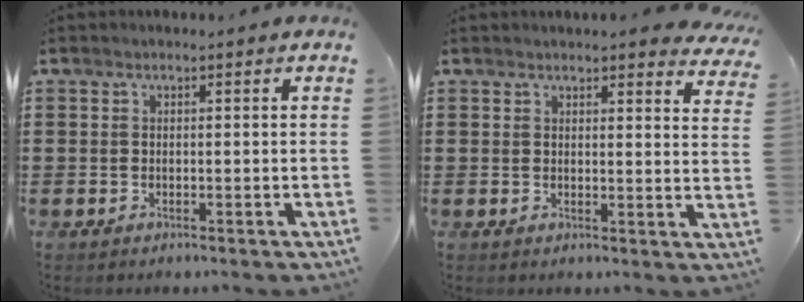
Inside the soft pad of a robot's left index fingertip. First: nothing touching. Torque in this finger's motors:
{"motor_torque": [1.20, -0.94, 0.26, 0.08]}